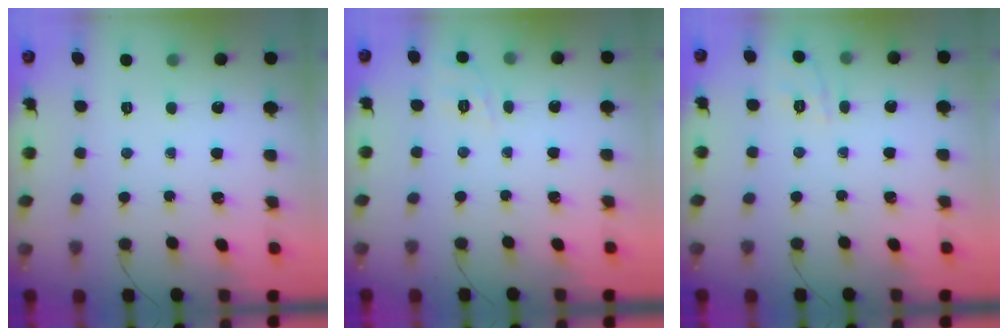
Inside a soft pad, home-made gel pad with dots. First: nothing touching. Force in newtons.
{"total": 6.2, "press": 6.0, "slide": 1.6}
{"total": 1.7, "press": 0.1, "slide": 1.7}